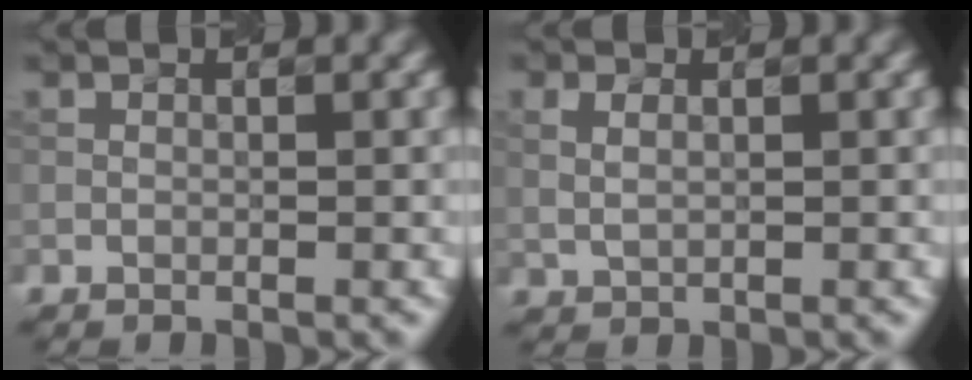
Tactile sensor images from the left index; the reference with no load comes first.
{"total": 1.2, "force": [0.6, 0.8, 0.7], "torque": [-0.019, -0.001, 0.019]}